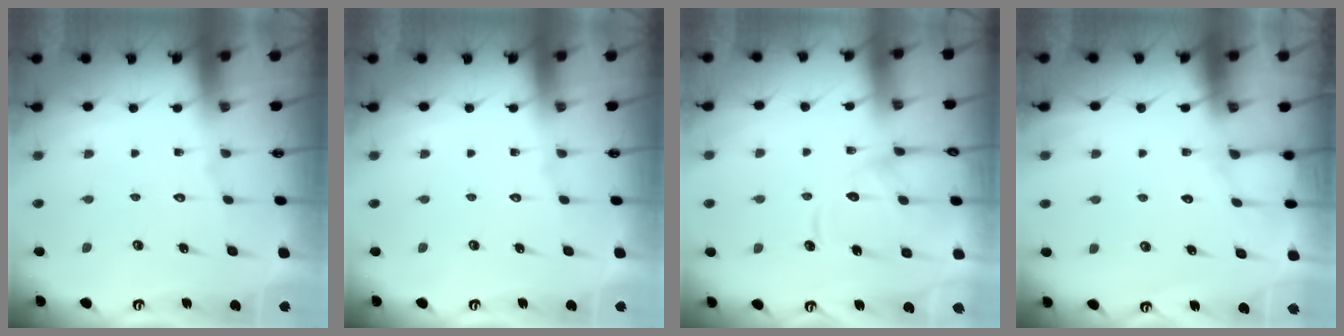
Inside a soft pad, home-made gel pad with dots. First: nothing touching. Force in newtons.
{"total": 0.0}
{"total": 14.0, "press": 13.9, "slide": 1.4}
{"total": 7.4, "press": 7.4, "slide": 0.5}